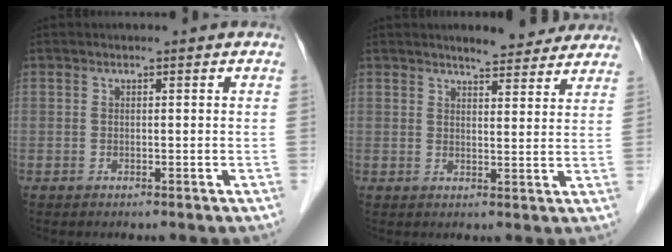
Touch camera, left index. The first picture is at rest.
{"total": 6.8, "force": [6.1, 1.5, 2.5], "torque": [-0.030, 0.000, 0.071]}